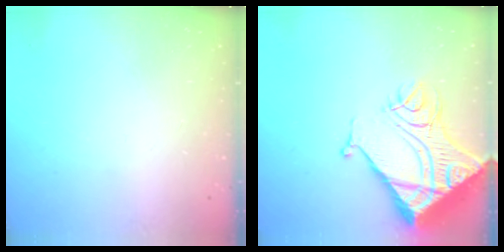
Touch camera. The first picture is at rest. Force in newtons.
{"total": 23.6, "press": 23.4, "slide": 3.0}